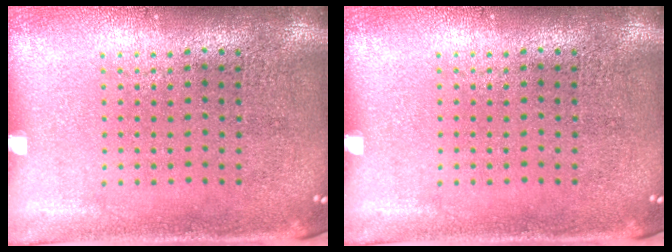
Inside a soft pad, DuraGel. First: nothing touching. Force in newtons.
{"total": 0.0}